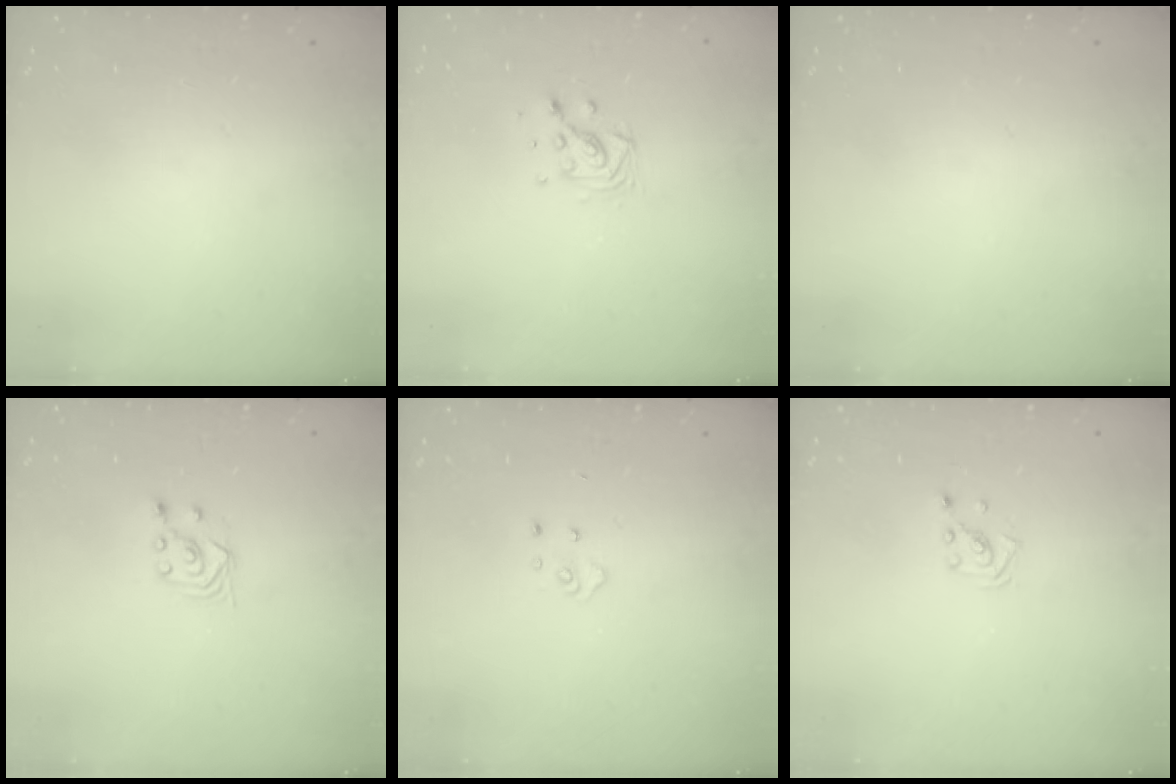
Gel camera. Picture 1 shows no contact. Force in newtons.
{"total": 7.7, "press": 7.3, "slide": 2.4}
{"total": 0.0}
{"total": 2.8, "press": 2.4, "slide": 1.4}
{"total": 3.4, "press": 3.4, "slide": 0.4}
{"total": 1.9, "press": 1.9, "slide": 0.1}